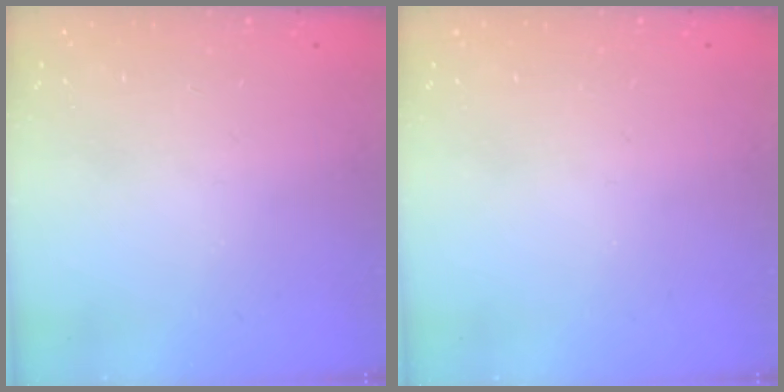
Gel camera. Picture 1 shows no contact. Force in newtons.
{"total": 0.0}